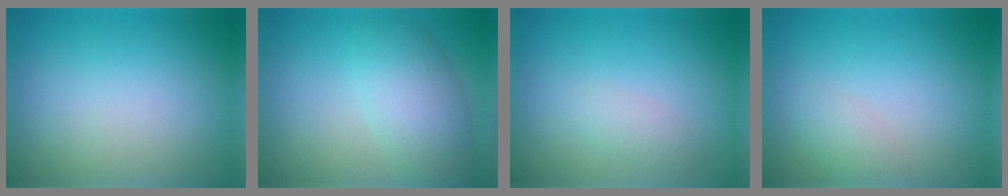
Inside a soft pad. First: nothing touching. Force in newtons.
{"total": 5.2, "press": 5.2, "slide": 0.2}
{"total": 1.3, "press": 1.3, "slide": 0.0}
{"total": 1.5, "press": 1.5, "slide": 0.1}